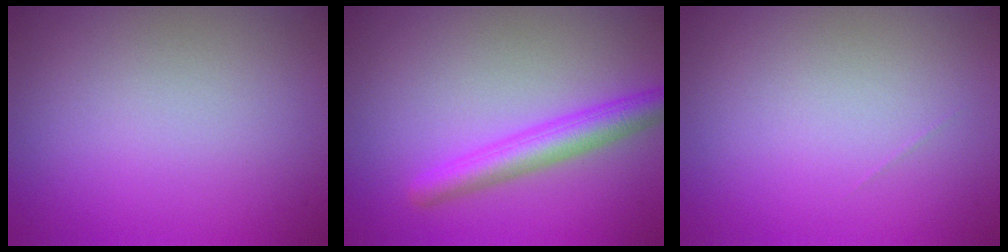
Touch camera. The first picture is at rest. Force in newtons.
{"total": 3.6, "press": 3.6, "slide": 0.1}
{"total": 0.0}